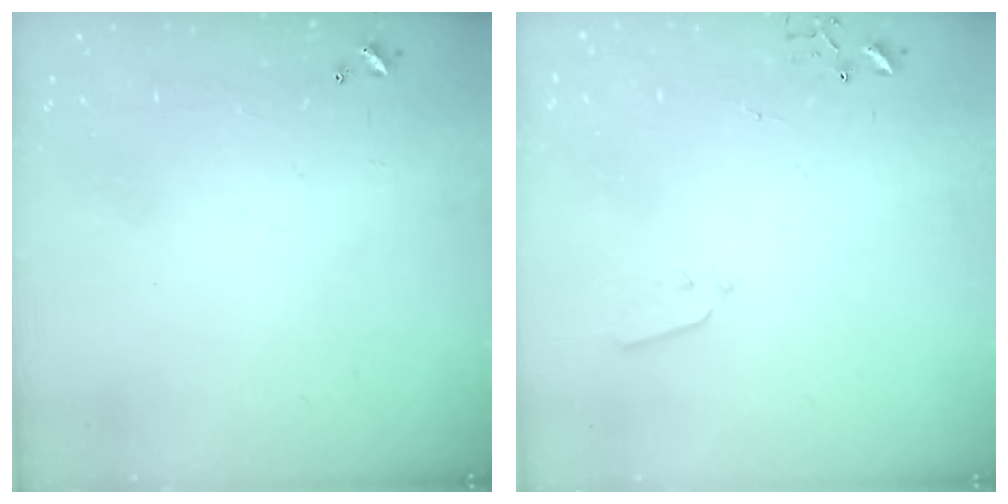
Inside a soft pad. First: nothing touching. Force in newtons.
{"total": 3.6, "press": 3.6, "slide": 0.6}